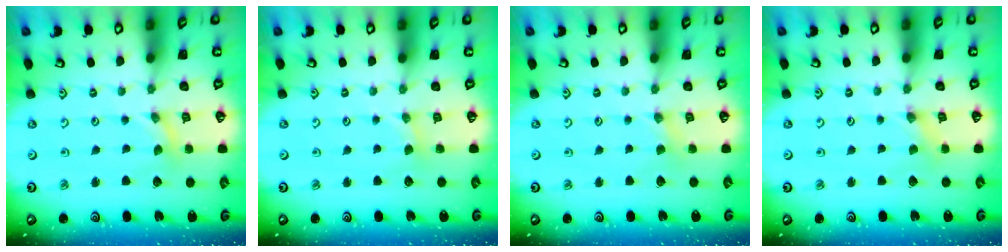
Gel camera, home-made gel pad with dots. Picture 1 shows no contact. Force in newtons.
{"total": 1.7, "press": 1.7, "slide": 0.3}
{"total": 1.7, "press": 1.7, "slide": 0.3}
{"total": 0.0}